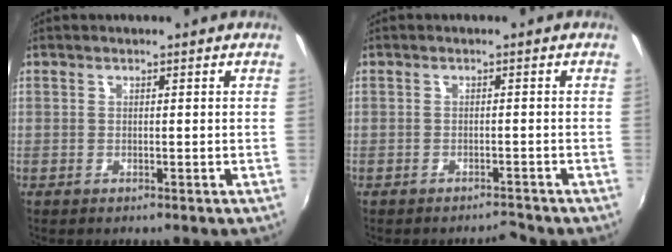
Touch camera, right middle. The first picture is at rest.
{"total": 2.0, "force": [-1.9, 0.3, 0.1], "torque": [-0.003, -0.004, -0.029]}